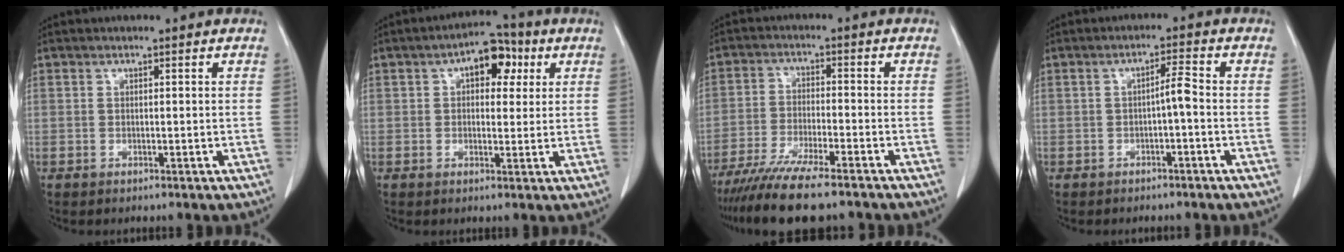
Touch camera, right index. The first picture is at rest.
{"total": 6.9, "force": [2.5, 3.7, 5.2], "torque": [-0.071, 0.025, 0.032]}
{"total": 12.4, "force": [-10.1, 0.9, 7.0], "torque": [-0.115, -0.030, -0.166]}
{"total": 2.6, "force": [-0.6, 0.2, 2.5], "torque": [-0.039, 0.006, -0.012]}